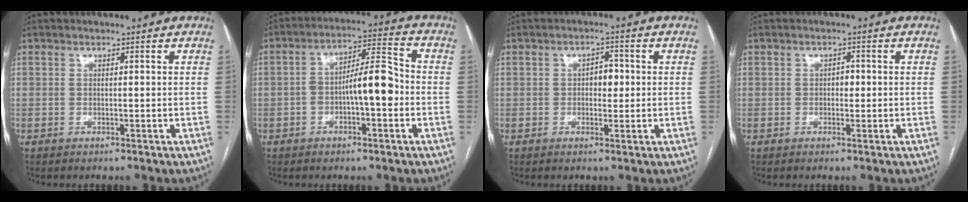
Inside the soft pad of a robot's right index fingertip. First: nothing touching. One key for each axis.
{"total": 8.6, "fx": -1.8, "fy": 2.3, "fz": 8.1, "tx": -0.134, "ty": 0.031, "tz": -0.029}
{"total": 3.0, "fx": 0.2, "fy": 1.8, "fz": 2.4, "tx": -0.033, "ty": 0.008, "tz": 0.004}
{"total": 1.6, "fx": 0.0, "fy": 1.0, "fz": 1.2, "tx": -0.015, "ty": 0.004, "tz": -0.001}